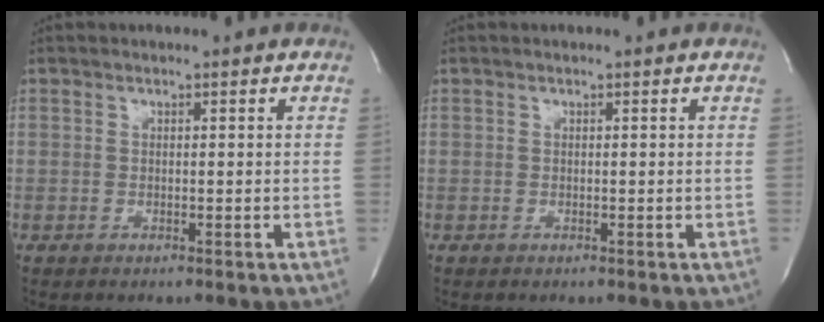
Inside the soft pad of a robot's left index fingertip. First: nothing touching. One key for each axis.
{"total": 0.0}